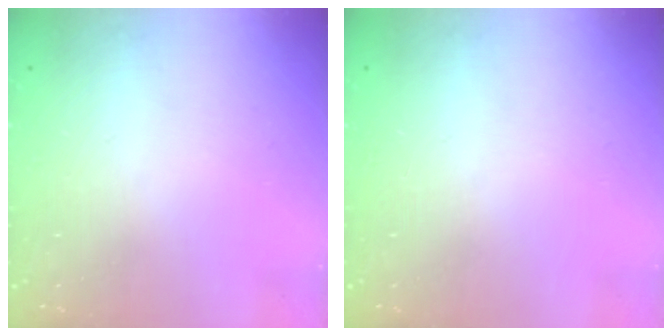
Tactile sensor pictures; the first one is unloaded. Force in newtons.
{"total": 0.0}